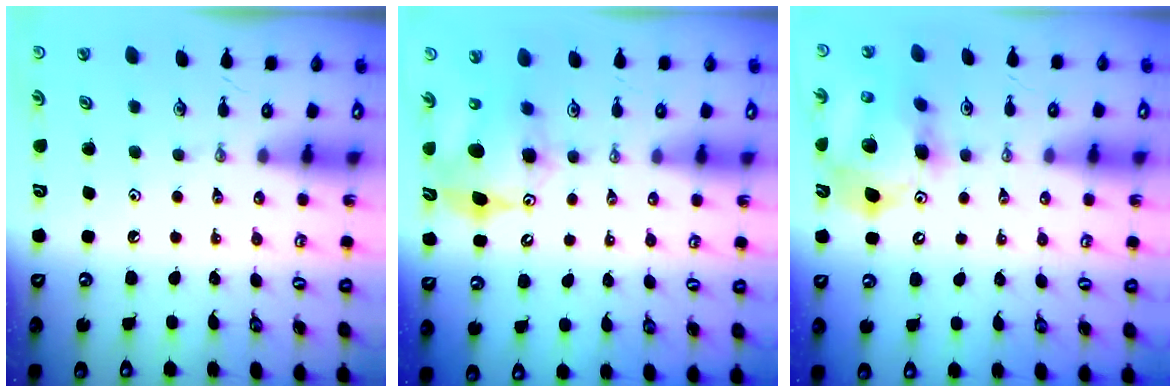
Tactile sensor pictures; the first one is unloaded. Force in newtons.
{"total": 9.4, "press": 9.4, "slide": 0.7}
{"total": 16.2, "press": 16.0, "slide": 2.7}